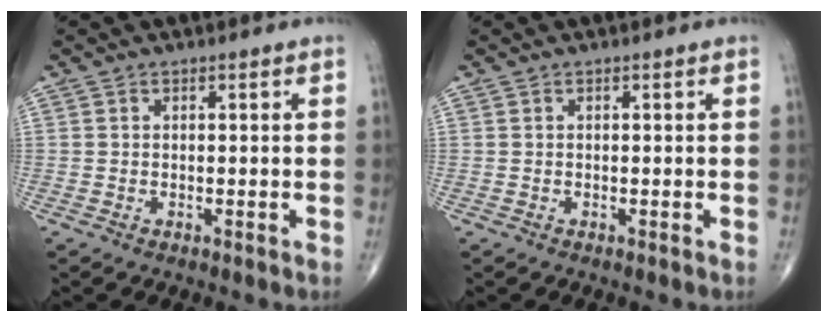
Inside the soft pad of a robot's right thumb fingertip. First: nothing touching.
{"total": 0.0}